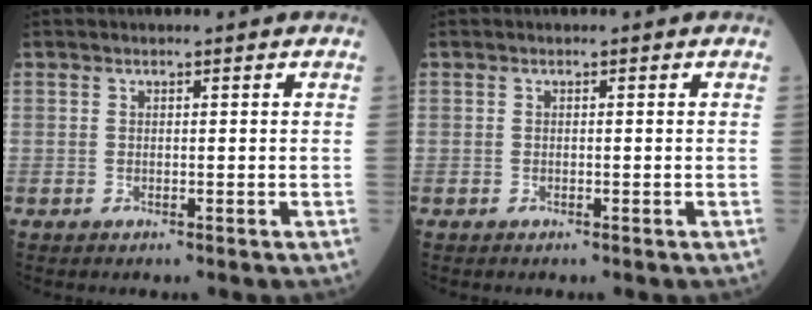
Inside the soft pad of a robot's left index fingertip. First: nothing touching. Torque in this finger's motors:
{"motor_torque": [-0.03, -0.02, 0.00, -0.02]}